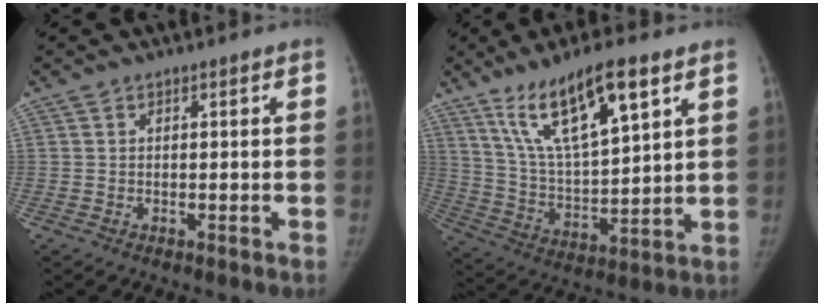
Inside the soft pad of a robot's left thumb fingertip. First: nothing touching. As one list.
[{"total": 16.2, "force": [9.5, 4.4, 12.4], "torque": [-0.204, -0.040, 0.184]}]